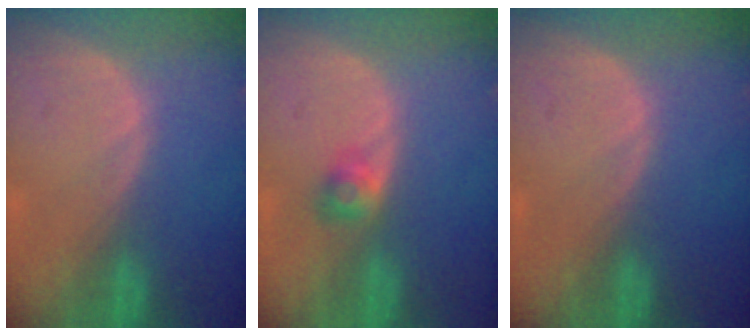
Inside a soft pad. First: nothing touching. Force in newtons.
{"total": 2.6, "press": 2.4, "slide": 1.0}
{"total": 0.0}